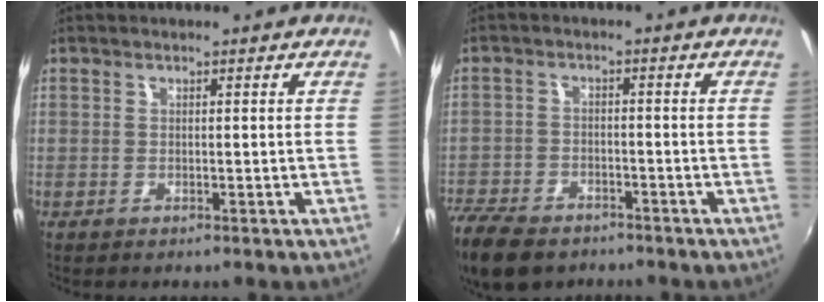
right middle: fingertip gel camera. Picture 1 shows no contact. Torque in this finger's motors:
{"motor_torque": [1.07, -1.07, 0.15, 0.09]}